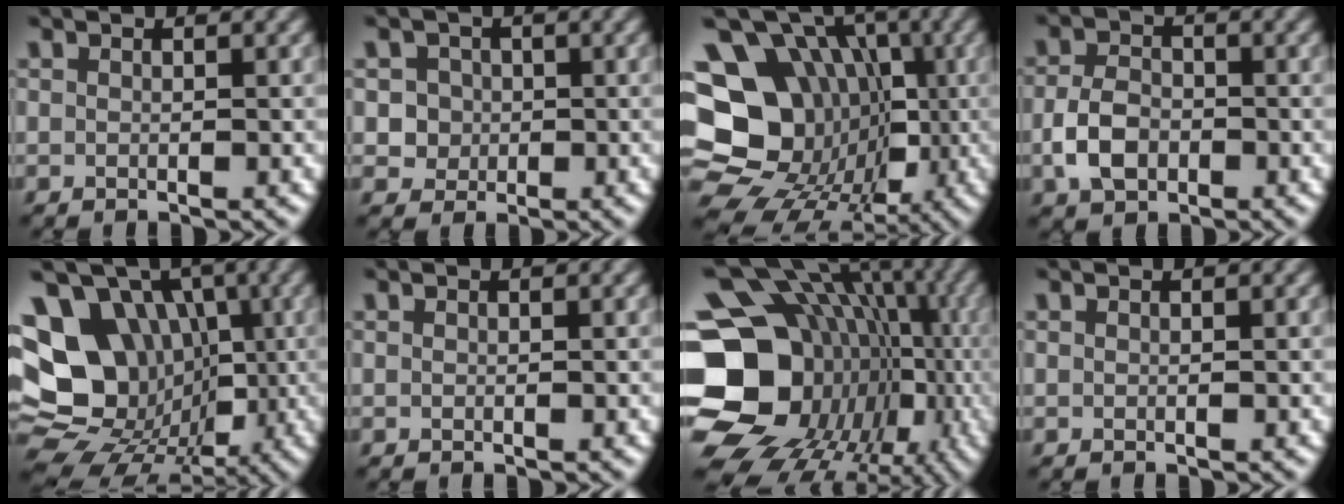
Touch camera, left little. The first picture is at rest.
{"total": 3.0, "force": [0.4, 2.8, 1.0], "torque": [0.002, 0.011, 0.008]}
{"total": 18.8, "force": [-0.7, 16.0, 9.9], "torque": [-0.169, 0.026, -0.032]}
{"total": 3.9, "force": [-1.2, 2.7, 2.6], "torque": [-0.055, 0.000, -0.028]}
{"total": 17.6, "force": [1.3, 15.1, 8.9], "torque": [-0.187, 0.016, 0.010]}
{"total": 0.0}
{"total": 22.2, "force": [-2.8, 18.6, 11.8], "torque": [-0.188, -0.011, -0.066]}
{"total": 0.0}